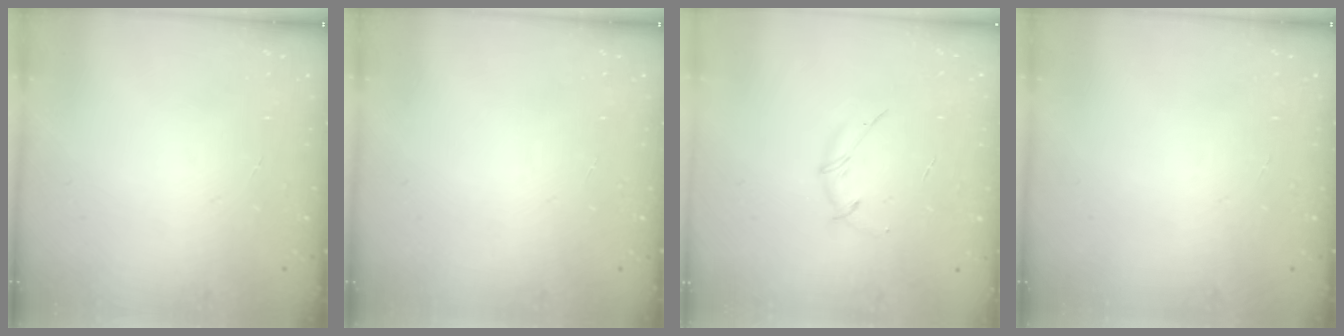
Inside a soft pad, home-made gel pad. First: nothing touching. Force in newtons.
{"total": 0.0}
{"total": 3.8, "press": 3.7, "slide": 0.9}
{"total": 0.0}